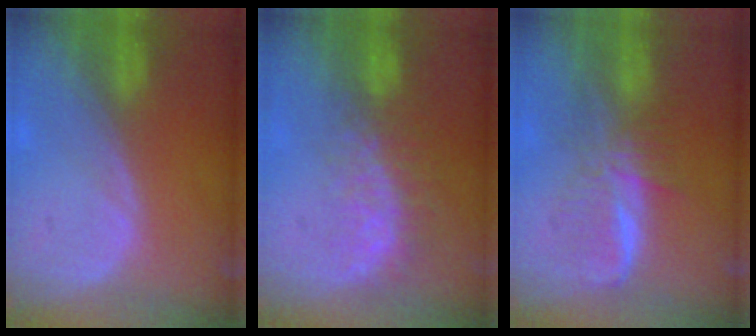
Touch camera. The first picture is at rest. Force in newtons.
{"total": 8.3, "press": 7.0, "slide": 4.4}
{"total": 5.9, "press": 5.9, "slide": 0.8}